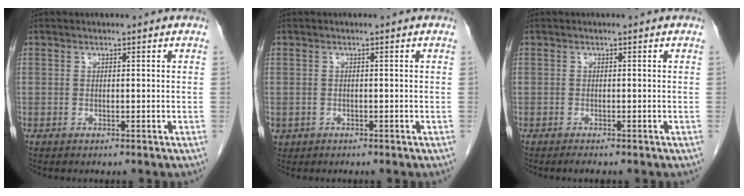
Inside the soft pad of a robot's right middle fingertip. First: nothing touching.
{"total": 1.5, "force": [-0.5, 1.3, 0.4], "torque": [-0.009, 0.003, 0.000]}
{"total": 1.4, "force": [-1.1, 0.0, 0.8], "torque": [-0.009, -0.002, -0.013]}